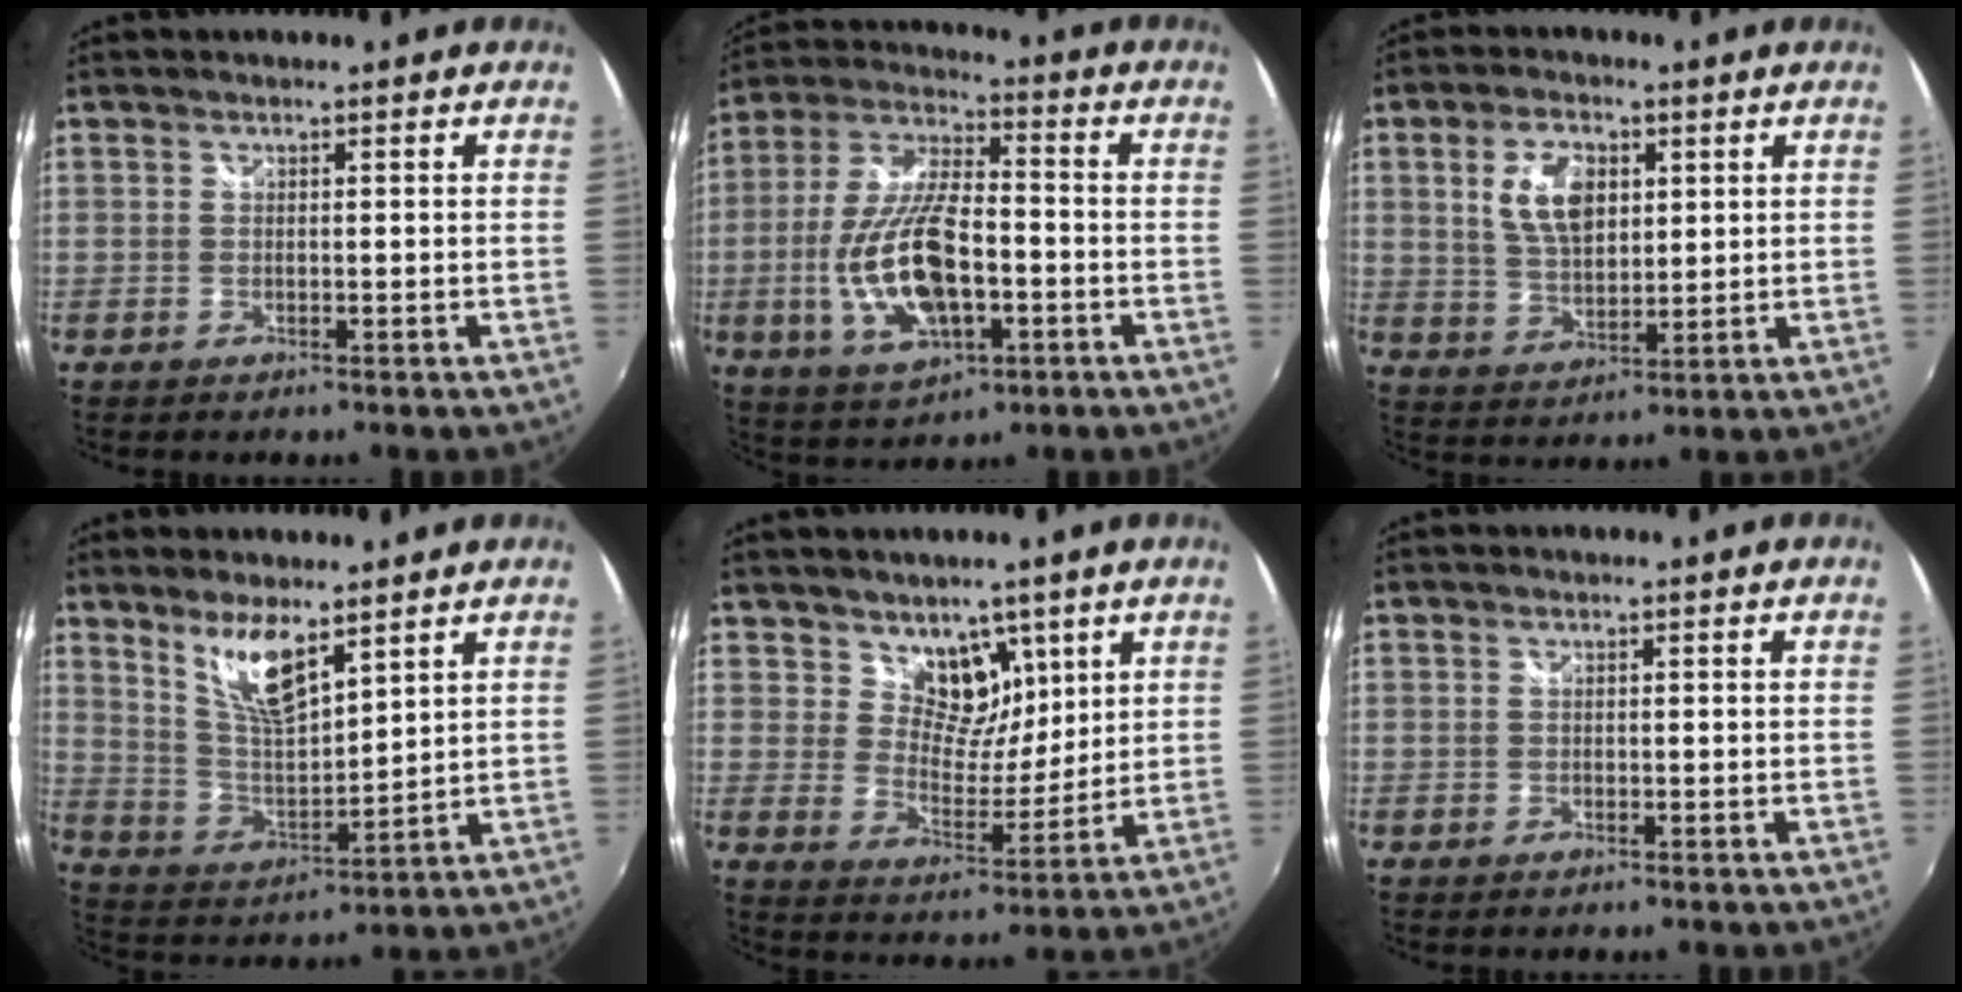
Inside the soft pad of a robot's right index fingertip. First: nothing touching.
{"total": 17.1, "force": [-4.1, 7.2, 14.9], "torque": [-0.315, -0.008, -0.067]}
{"total": 9.1, "force": [2.8, 5.1, 6.9], "torque": [-0.135, 0.009, 0.058]}
{"total": 9.7, "force": [6.5, 2.5, 6.8], "torque": [-0.122, -0.007, 0.133]}
{"total": 8.1, "force": [5.2, 5.4, 3.0], "torque": [-0.031, -0.010, 0.093]}
{"total": 0.0}